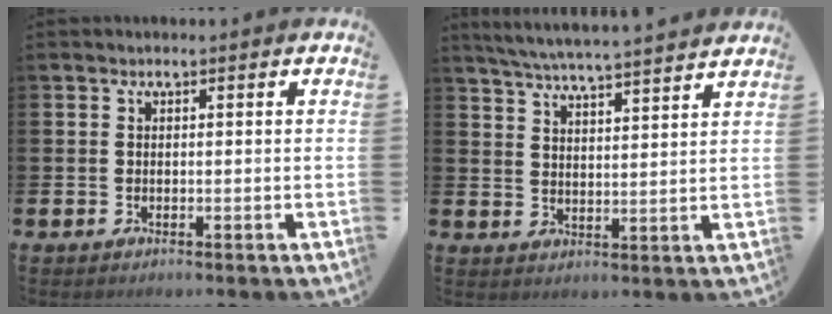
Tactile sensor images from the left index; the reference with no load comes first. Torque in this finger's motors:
{"motor_torque": [0.90, -1.23, 0.42, 0.11]}